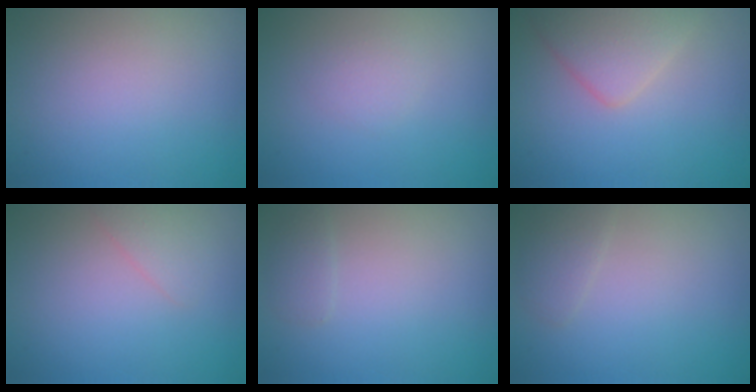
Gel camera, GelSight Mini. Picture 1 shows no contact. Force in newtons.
{"total": 1.0, "press": 1.0, "slide": 0.1}
{"total": 3.8, "press": 3.8, "slide": 0.1}
{"total": 1.2, "press": 1.2, "slide": 0.0}
{"total": 1.0, "press": 1.0, "slide": 0.1}
{"total": 1.6, "press": 1.6, "slide": 0.1}